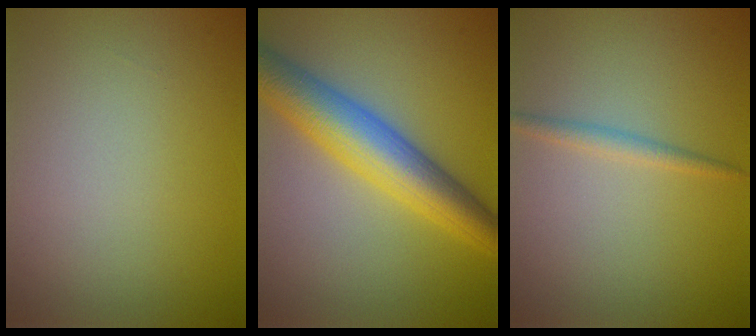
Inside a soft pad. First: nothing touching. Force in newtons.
{"total": 7.3, "press": 7.3, "slide": 0.2}
{"total": 1.3, "press": 1.3, "slide": 0.1}